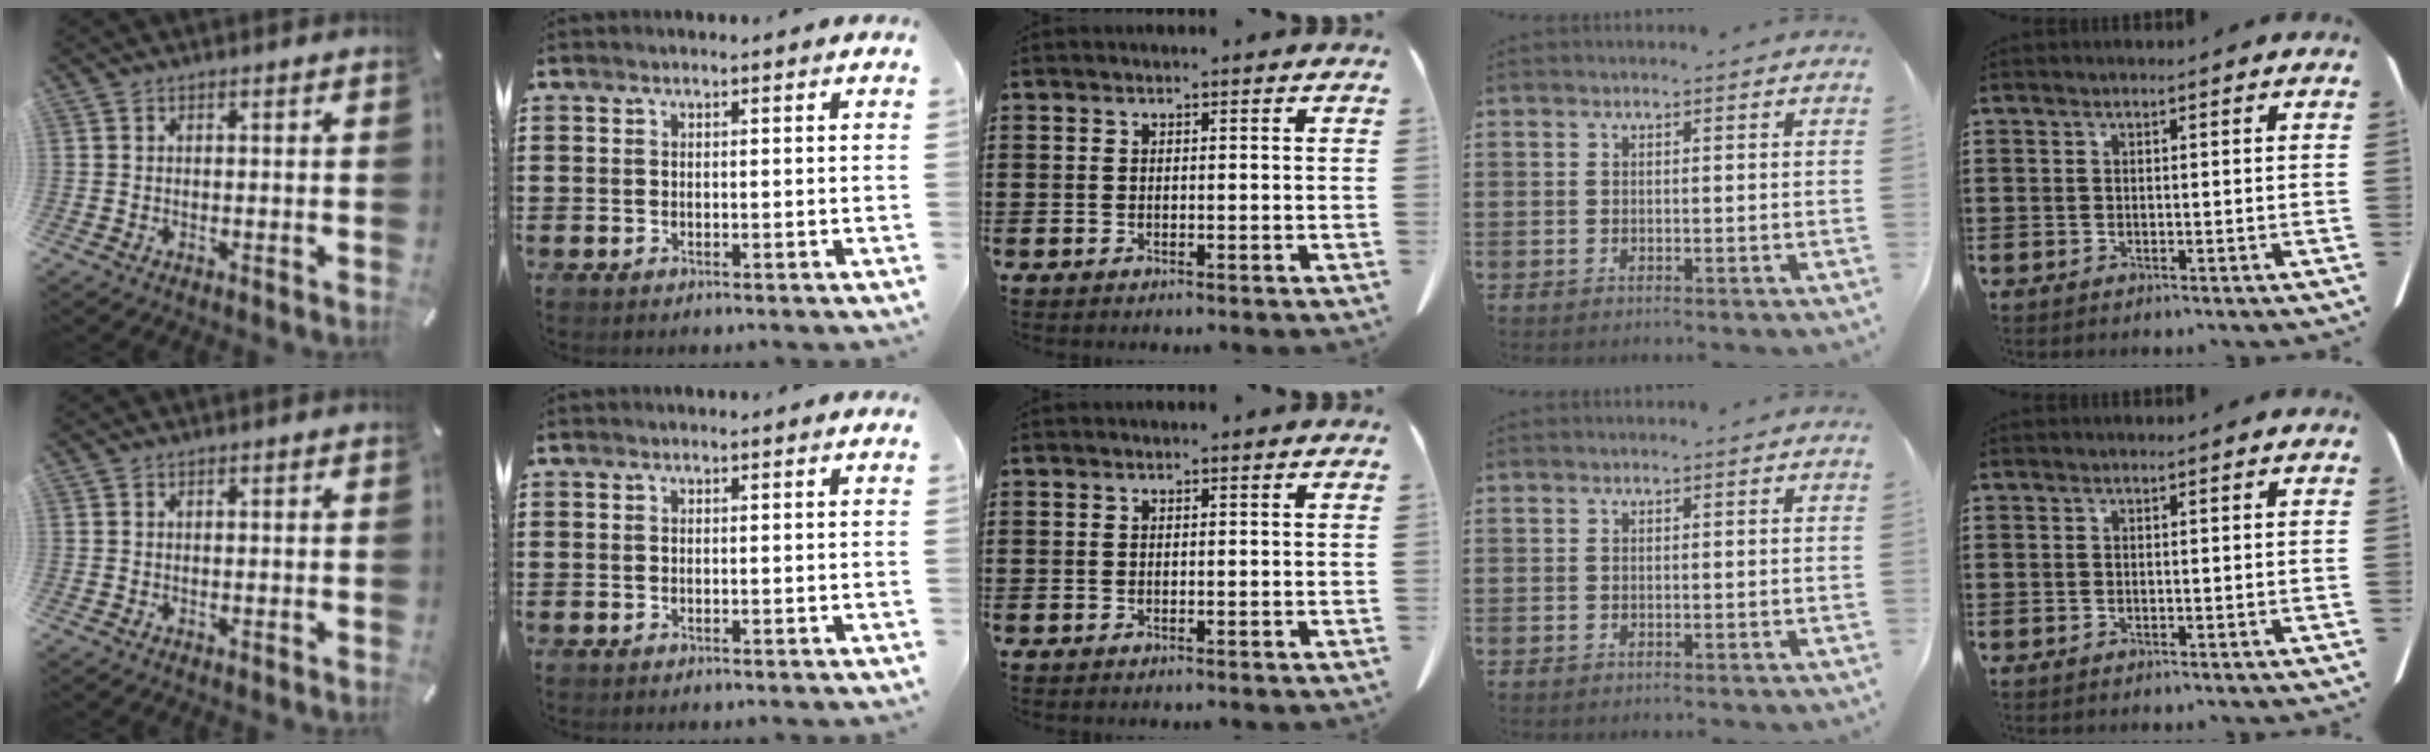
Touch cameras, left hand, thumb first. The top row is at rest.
{}